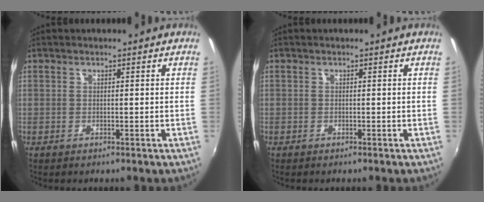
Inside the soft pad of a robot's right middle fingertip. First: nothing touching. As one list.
[{"total": 0.0}]